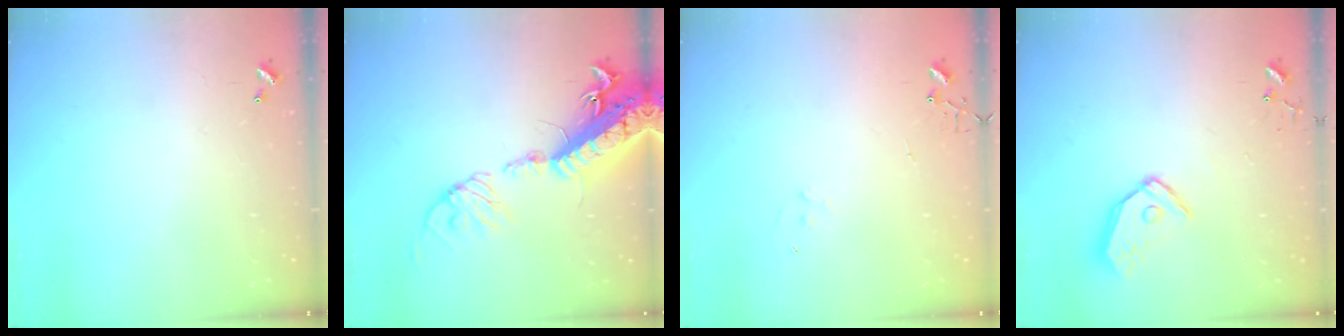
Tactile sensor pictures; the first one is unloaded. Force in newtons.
{"total": 23.1, "press": 22.6, "slide": 4.7}
{"total": 6.8, "press": 6.8, "slide": 0.5}
{"total": 12.4, "press": 12.2, "slide": 1.9}